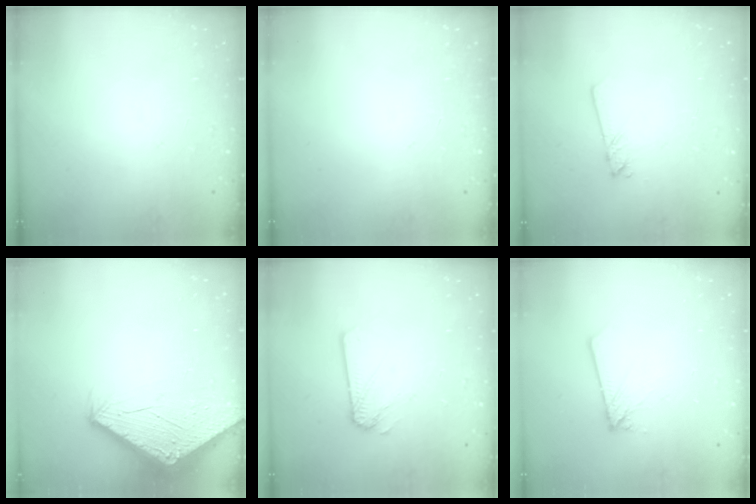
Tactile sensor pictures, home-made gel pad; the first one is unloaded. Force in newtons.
{"total": 0.0}
{"total": 2.0, "press": 2.0, "slide": 0.1}
{"total": 2.7, "press": 2.7, "slide": 0.1}
{"total": 1.2, "press": 1.2, "slide": 0.1}
{"total": 1.8, "press": 1.8, "slide": 0.2}